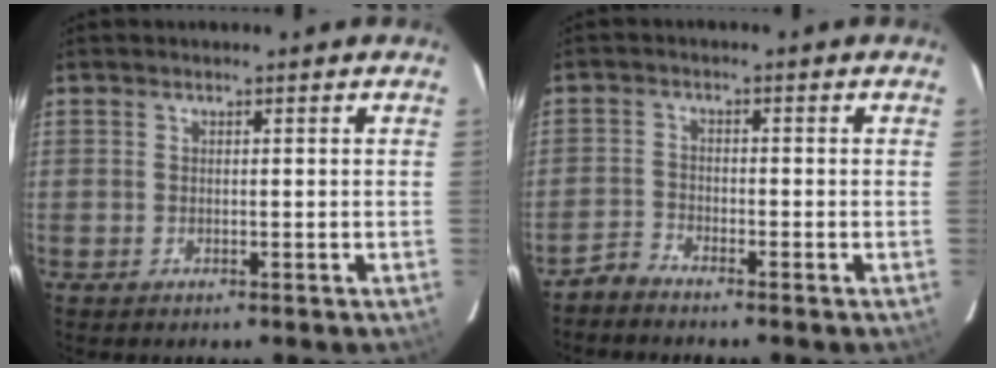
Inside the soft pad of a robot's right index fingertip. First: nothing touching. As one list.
[{"total": 2.5, "force": [-2.4, 0.3, 0.2], "torque": [-0.007, 0.001, -0.056]}]